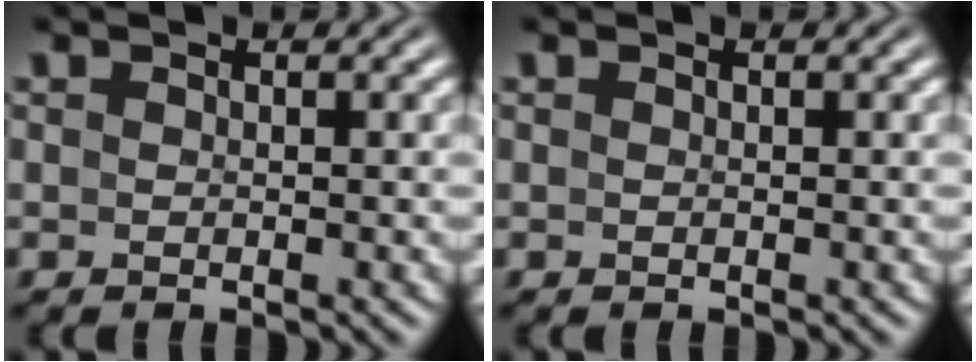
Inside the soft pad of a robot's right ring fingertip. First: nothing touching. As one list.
[{"total": 0.0}]